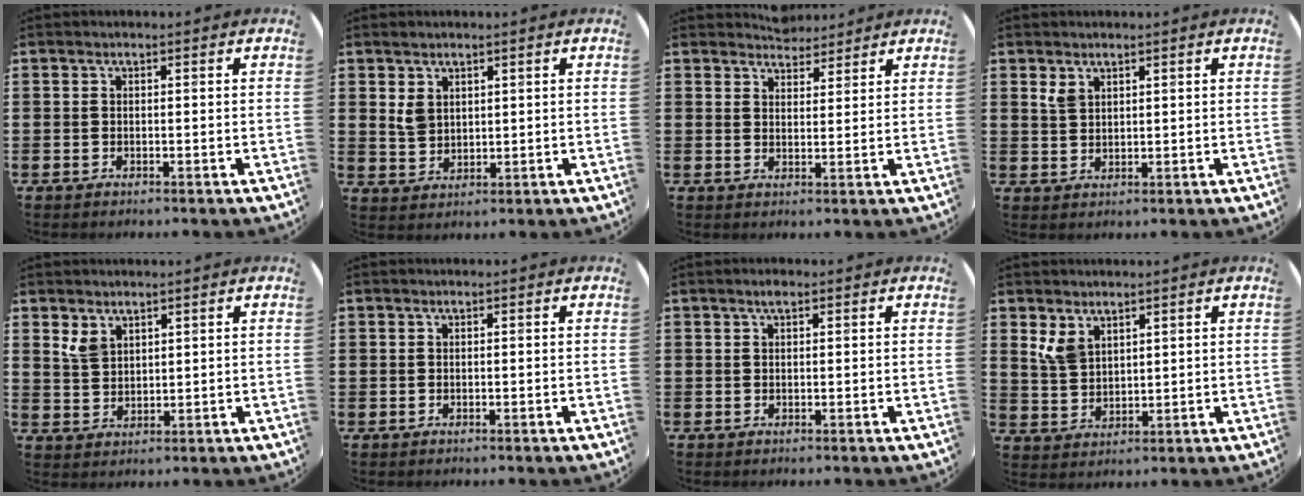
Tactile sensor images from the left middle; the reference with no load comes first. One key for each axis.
{"total": 3.1, "fx": 1.8, "fy": 2.1, "fz": 1.3, "tx": -0.022, "ty": 0.004, "tz": 0.031}
{"total": 3.3, "fx": 3.3, "fy": 0.6, "fz": -0.3, "tx": -0.001, "ty": -0.010, "tz": 0.062}
{"total": 1.9, "fx": 1.5, "fy": 1.0, "fz": 0.7, "tx": -0.008, "ty": 0.001, "tz": 0.027}
{"total": 2.7, "fx": 2.0, "fy": 1.5, "fz": 1.0, "tx": -0.016, "ty": -0.001, "tz": 0.038}
{"total": 0.5, "fx": 0.3, "fy": 0.5, "fz": -0.1, "tx": 0.009, "ty": 0.001, "tz": 0.003}
{"total": 1.0, "fx": 0.7, "fy": 0.2, "fz": 0.6, "tx": -0.012, "ty": 0.004, "tz": 0.011}
{"total": 3.6, "fx": 2.5, "fy": 2.1, "fz": 1.6, "tx": -0.037, "ty": 0.004, "tz": 0.049}